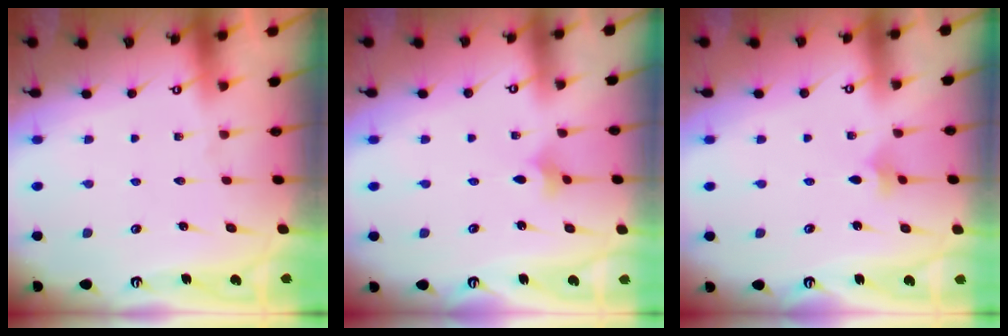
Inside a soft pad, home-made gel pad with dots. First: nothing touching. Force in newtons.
{"total": 2.1, "press": 2.0, "slide": 0.6}
{"total": 2.4, "press": 2.3, "slide": 0.5}